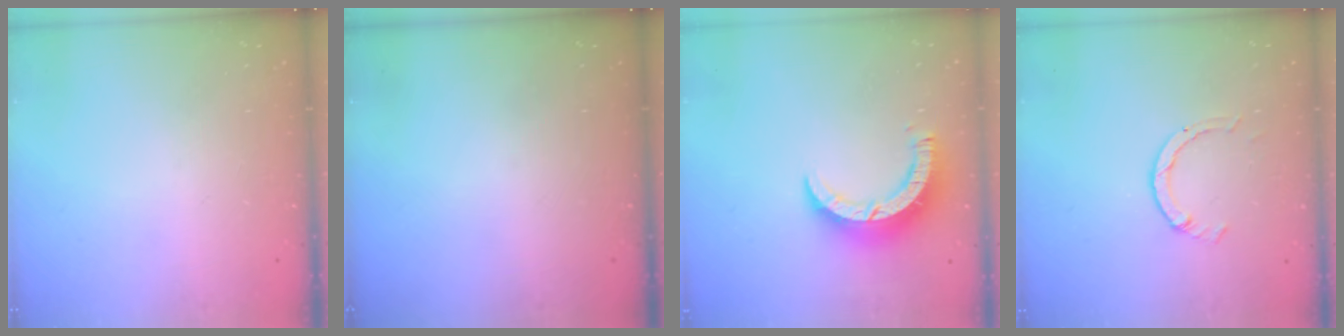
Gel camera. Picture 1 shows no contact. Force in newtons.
{"total": 0.0}
{"total": 9.3, "press": 9.3, "slide": 0.8}
{"total": 2.6, "press": 2.5, "slide": 0.3}